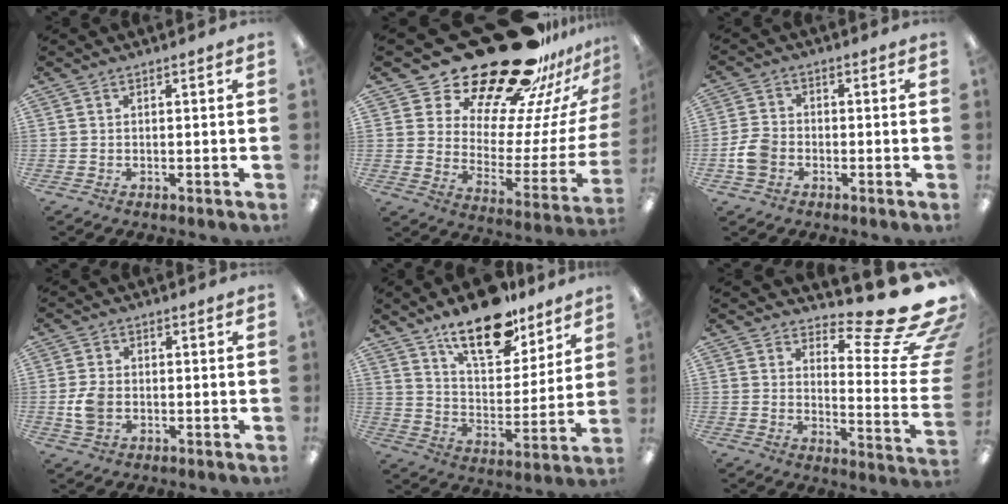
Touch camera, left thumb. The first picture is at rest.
{"total": 28.8, "force": [23.6, 10.2, 12.9], "torque": [-0.188, -0.175, 0.415]}
{"total": 5.9, "force": [-1.9, 4.5, 3.4], "torque": [-0.073, 0.011, -0.037]}
{"total": 5.3, "force": [-0.7, 3.9, 3.6], "torque": [-0.066, 0.000, -0.013]}
{"total": 7.6, "force": [5.6, 3.8, 3.4], "torque": [-0.025, -0.032, 0.094]}
{"total": 16.8, "force": [11.6, 4.1, 11.4], "torque": [-0.137, -0.108, 0.185]}